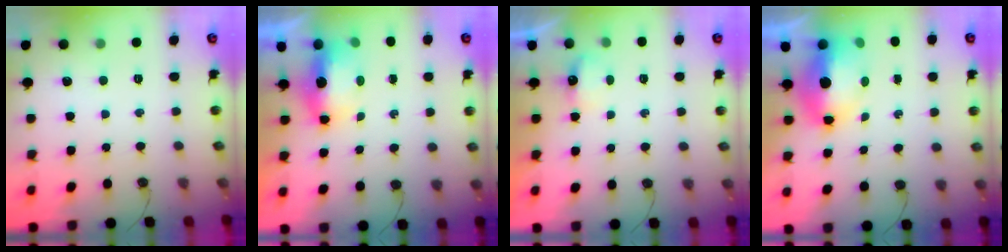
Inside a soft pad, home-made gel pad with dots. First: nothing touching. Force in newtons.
{"total": 8.3, "press": 7.1, "slide": 4.2}
{"total": 4.0, "press": 3.9, "slide": 0.6}
{"total": 9.5, "press": 9.5, "slide": 1.0}